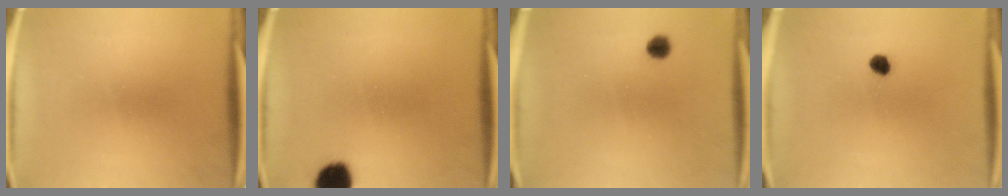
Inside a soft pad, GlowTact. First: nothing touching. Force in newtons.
{"total": 7.2}
{"total": 2.3}
{"total": 2.2}